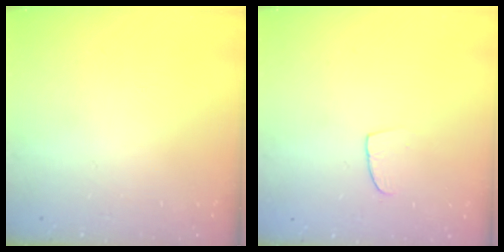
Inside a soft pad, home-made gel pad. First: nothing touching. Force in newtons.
{"total": 5.8, "press": 5.8, "slide": 0.4}